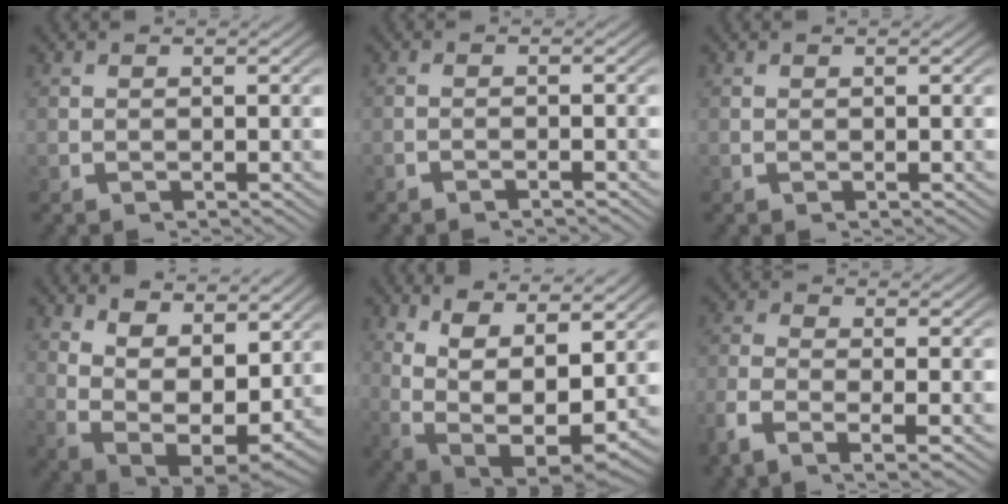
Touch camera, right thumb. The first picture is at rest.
{"total": 1.1, "force": [-1.0, 0.0, 0.5], "torque": [-0.009, 0.006, -0.024]}
{"total": 0.0}
{"total": 10.0, "force": [-0.1, 6.8, 7.4], "torque": [-0.158, -0.056, 0.019]}
{"total": 12.0, "force": [-0.6, 8.0, 8.9], "torque": [-0.200, -0.064, 0.016]}
{"total": 4.4, "force": [-1.4, 1.8, 3.8], "torque": [-0.092, -0.009, -0.023]}